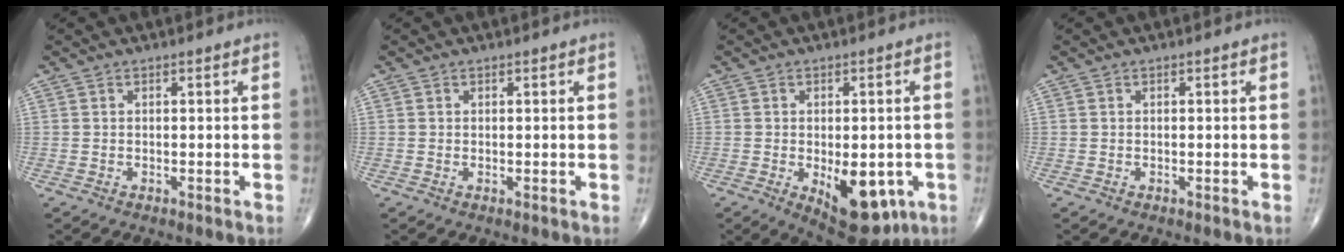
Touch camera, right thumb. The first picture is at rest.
{"total": 0.0}
{"total": 12.5, "force": [-3.7, 6.3, 10.1], "torque": [-0.111, -0.006, -0.035]}
{"total": 0.0}